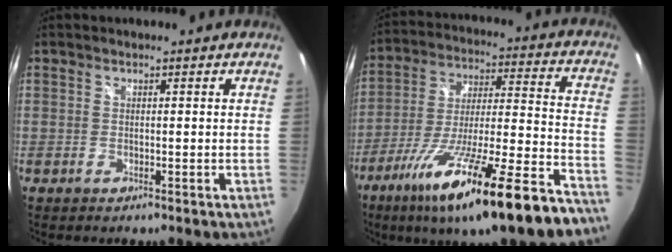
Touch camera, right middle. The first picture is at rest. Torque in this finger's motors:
{"motor_torque": [1.40, -0.73, 1.05, 0.21]}